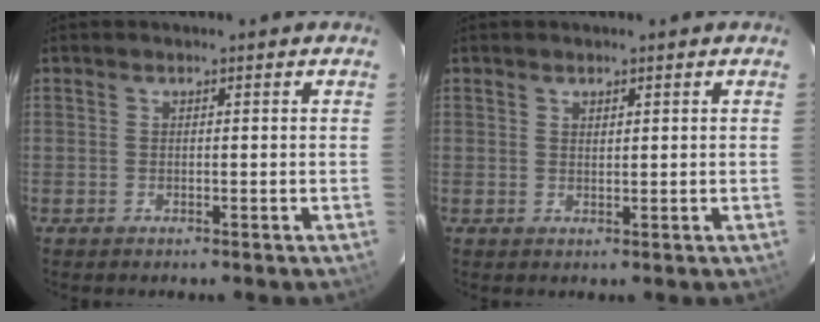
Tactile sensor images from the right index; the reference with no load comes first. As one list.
[{"total": 1.0, "force": [0.7, 0.4, 0.5], "torque": [-0.006, 0.002, 0.014]}]